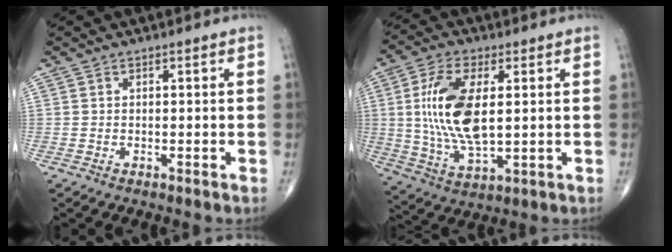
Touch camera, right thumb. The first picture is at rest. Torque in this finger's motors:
{"motor_torque": [2.46, 2.48, 1.86, -0.07, 0.17]}